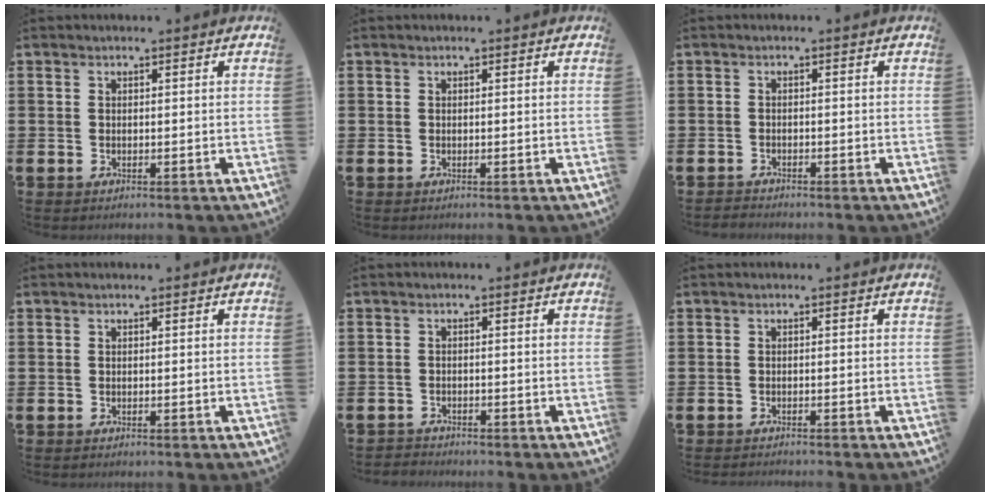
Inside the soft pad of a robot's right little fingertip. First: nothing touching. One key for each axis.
{"total": 0.0}
{"total": 0.9, "fx": -0.9, "fy": 0.1, "fz": -0.1, "tx": -0.001, "ty": 0.001, "tz": -0.019}
{"total": 0.0}
{"total": 1.1, "fx": -1.1, "fy": 0.1, "fz": -0.2, "tx": 0.000, "ty": 0.004, "tz": -0.024}
{"total": 0.6, "fx": -0.6, "fy": -0.1, "fz": 0.0, "tx": 0.000, "ty": -0.002, "tz": -0.013}